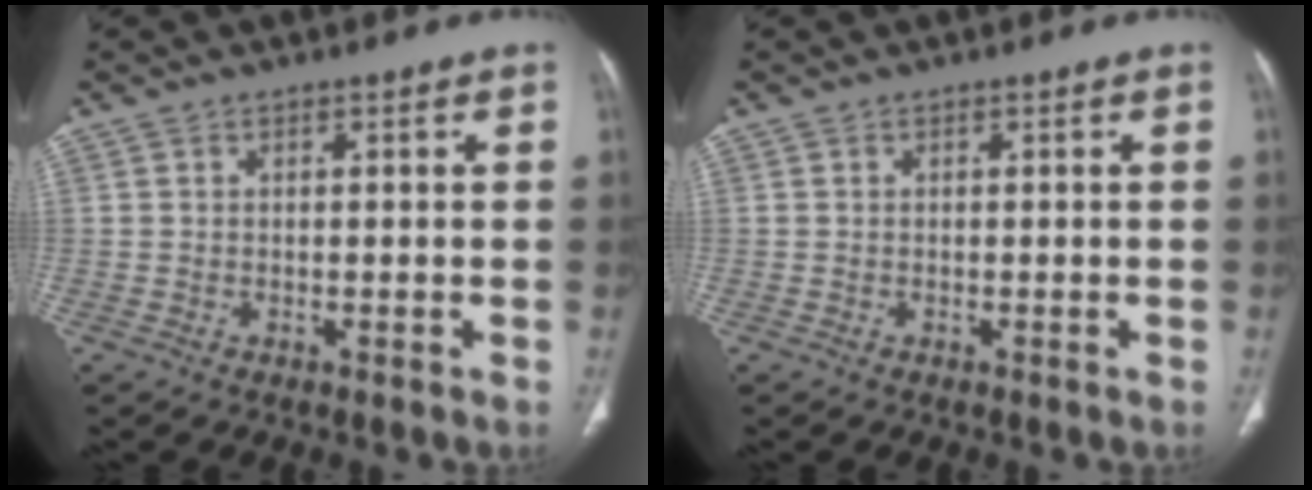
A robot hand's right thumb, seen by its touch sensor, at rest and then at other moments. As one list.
[{"total": 0.0}]